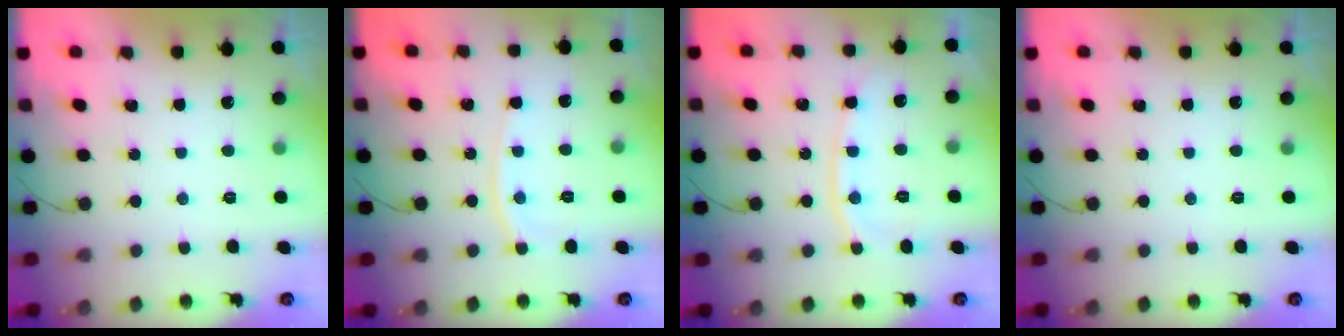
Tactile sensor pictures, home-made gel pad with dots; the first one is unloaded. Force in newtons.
{"total": 7.1, "press": 7.0, "slide": 0.9}
{"total": 9.8, "press": 9.7, "slide": 1.2}
{"total": 0.0}